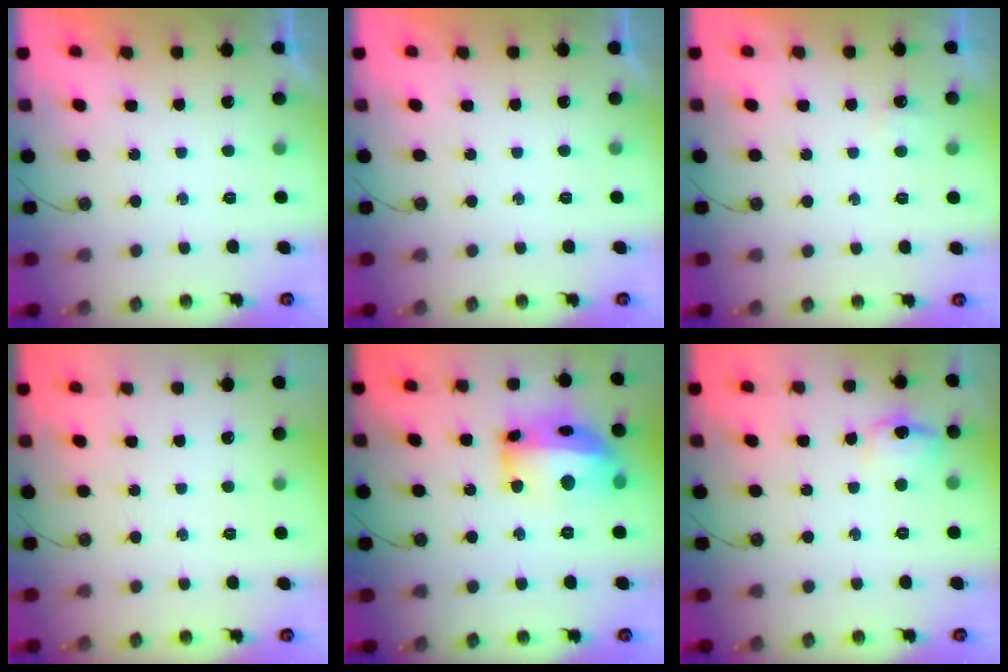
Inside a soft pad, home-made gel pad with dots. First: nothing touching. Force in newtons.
{"total": 0.0}
{"total": 2.9, "press": 2.8, "slide": 0.5}
{"total": 0.0}
{"total": 17.6, "press": 17.6, "slide": 1.3}
{"total": 9.5, "press": 9.4, "slide": 0.8}